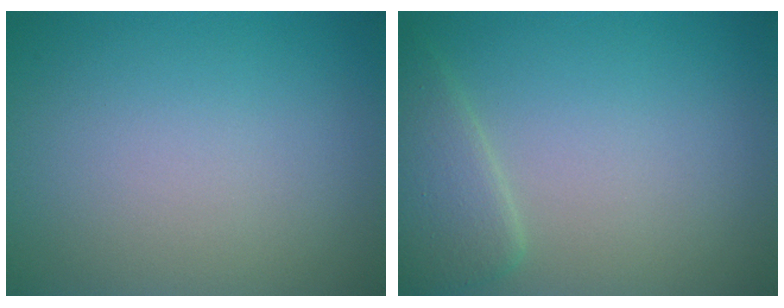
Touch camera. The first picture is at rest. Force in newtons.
{"total": 3.0, "press": 2.9, "slide": 0.2}